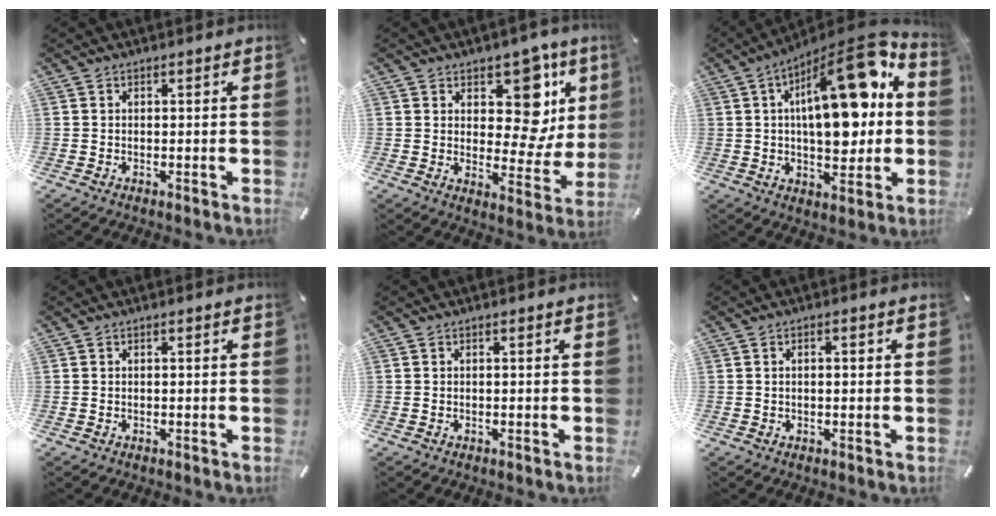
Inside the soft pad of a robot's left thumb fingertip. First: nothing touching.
{"total": 14.5, "force": [6.8, 8.6, 9.5], "torque": [-0.110, -0.059, 0.117]}
{"total": 21.6, "force": [6.4, 9.8, 18.2], "torque": [-0.267, -0.035, 0.099]}
{"total": 0.0}
{"total": 0.0}
{"total": 1.4, "force": [0.0, 0.7, 1.2], "torque": [-0.024, 0.005, -0.001]}